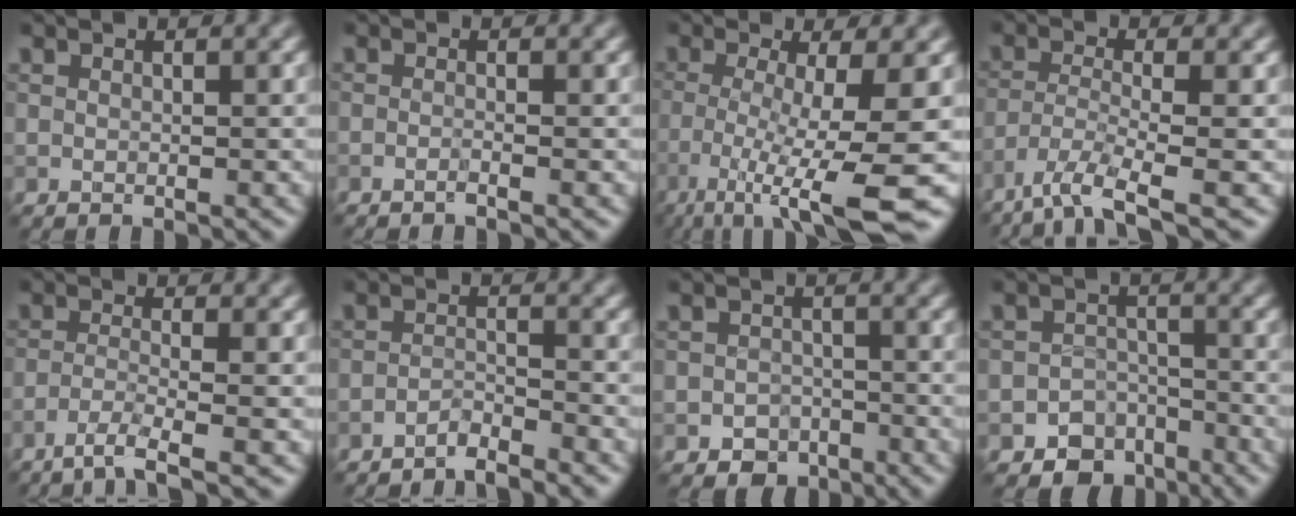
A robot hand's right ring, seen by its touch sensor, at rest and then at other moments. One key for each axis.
{"total": 0.9, "fx": -0.5, "fy": 0.1, "fz": 0.7, "tx": -0.008, "ty": -0.002, "tz": -0.015}
{"total": 8.8, "fx": -3.8, "fy": 1.6, "fz": 7.8, "tx": -0.132, "ty": -0.015, "tz": -0.070}
{"total": 5.3, "fx": -3.8, "fy": 1.0, "fz": 3.5, "tx": -0.066, "ty": -0.010, "tz": -0.081}
{"total": 3.0, "fx": -2.0, "fy": 0.2, "fz": 2.2, "tx": -0.037, "ty": 0.000, "tz": -0.052}
{"total": 2.1, "fx": -2.0, "fy": 0.1, "fz": 0.6, "tx": -0.008, "ty": 0.004, "tz": -0.042}
{"total": 2.7, "fx": -1.6, "fy": 2.1, "fz": 0.6, "tx": 0.005, "ty": 0.004, "tz": -0.031}
{"total": 5.1, "fx": -3.5, "fy": 3.6, "fz": 1.1, "tx": 0.008, "ty": 0.002, "tz": -0.049}